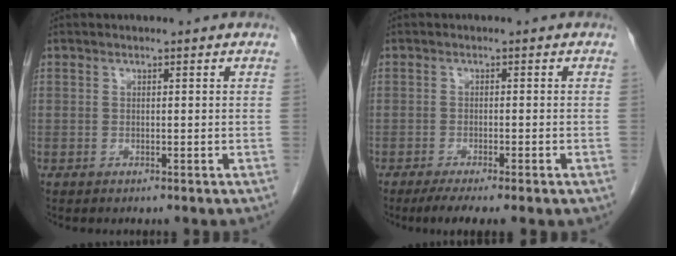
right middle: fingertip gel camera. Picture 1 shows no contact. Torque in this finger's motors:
{"motor_torque": [1.01, -0.92, 0.09, 0.06]}